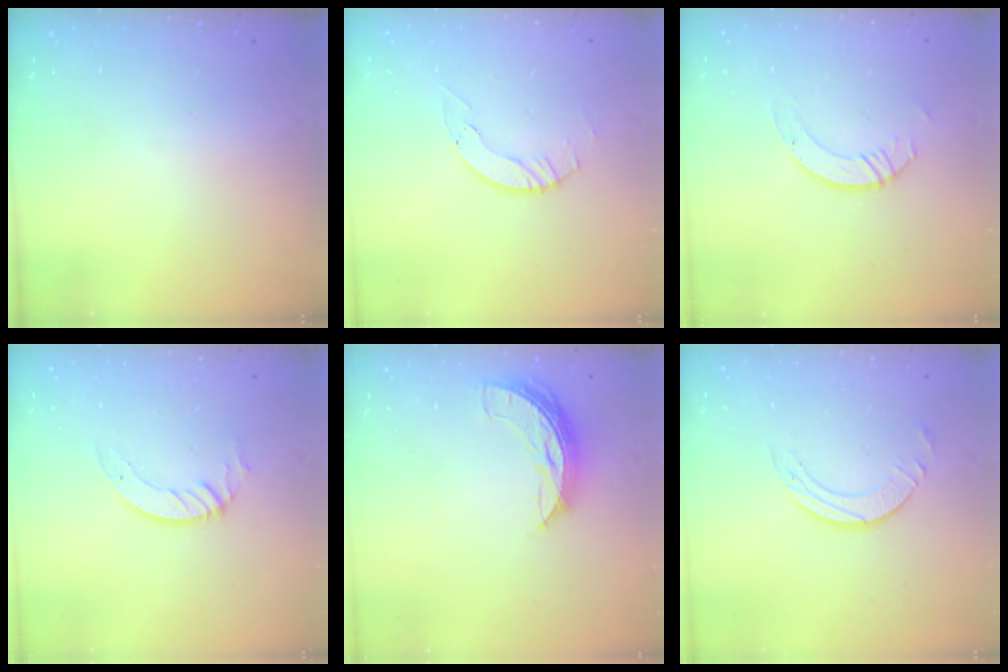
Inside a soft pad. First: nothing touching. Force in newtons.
{"total": 4.5, "press": 4.5, "slide": 0.5}
{"total": 4.4, "press": 4.4, "slide": 0.0}
{"total": 3.6, "press": 3.6, "slide": 0.4}
{"total": 7.7, "press": 7.7, "slide": 0.4}
{"total": 4.3, "press": 4.3, "slide": 0.1}